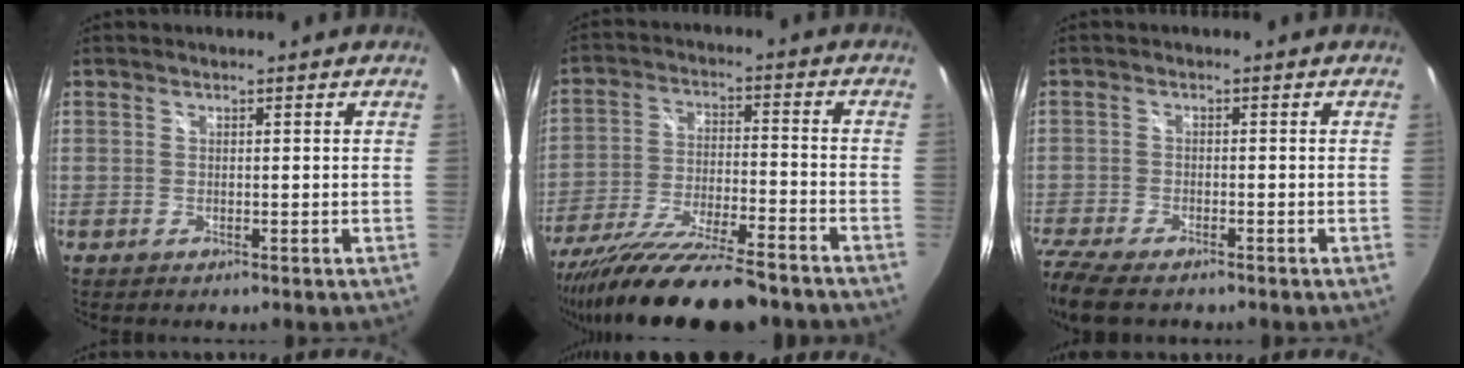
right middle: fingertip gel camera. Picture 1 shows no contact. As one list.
[{"total": 19.4, "force": [-16.2, 2.3, 10.4], "torque": [-0.201, -0.054, -0.266]}, {"total": 9.0, "force": [-7.1, 2.5, 5.1], "torque": [-0.134, -0.042, -0.134]}]